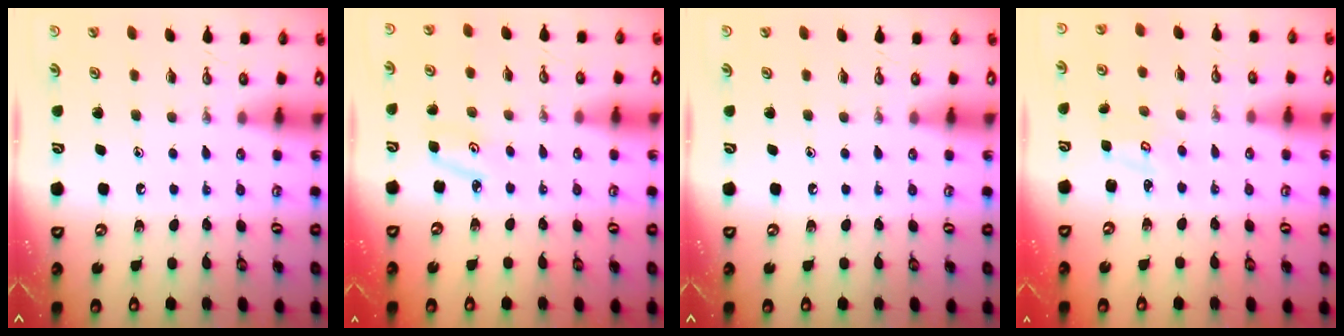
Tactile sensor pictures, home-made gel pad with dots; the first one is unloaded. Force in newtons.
{"total": 4.5, "press": 4.4, "slide": 0.5}
{"total": 0.0}
{"total": 2.0, "press": 2.0, "slide": 0.1}